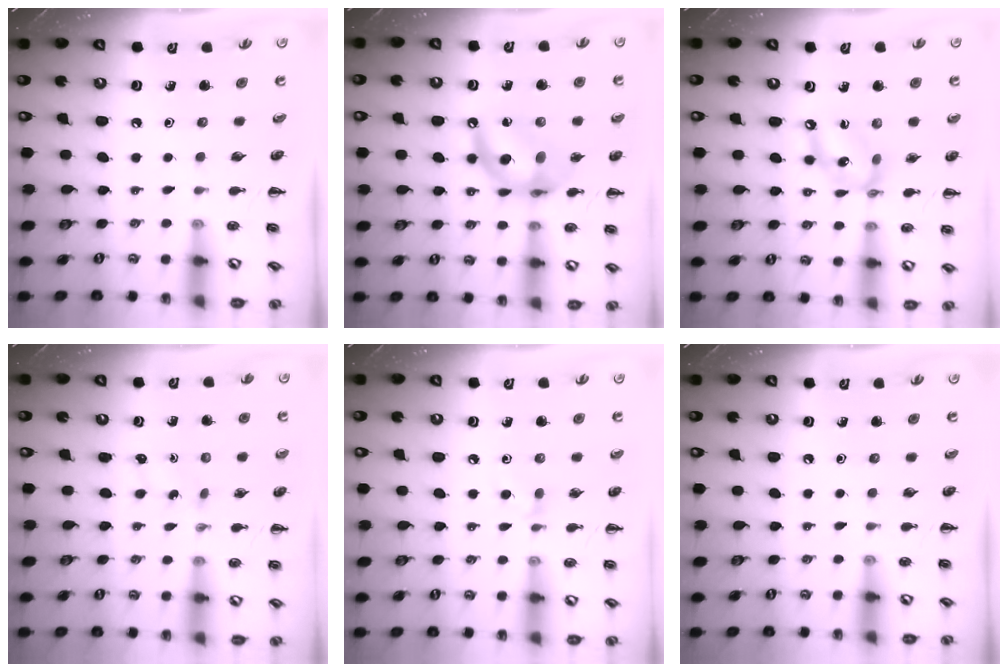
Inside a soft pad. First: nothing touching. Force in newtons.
{"total": 12.7, "press": 12.3, "slide": 3.2}
{"total": 10.9, "press": 10.5, "slide": 2.6}
{"total": 1.0, "press": 0.9, "slide": 0.4}
{"total": 5.0, "press": 4.6, "slide": 1.9}
{"total": 0.0}